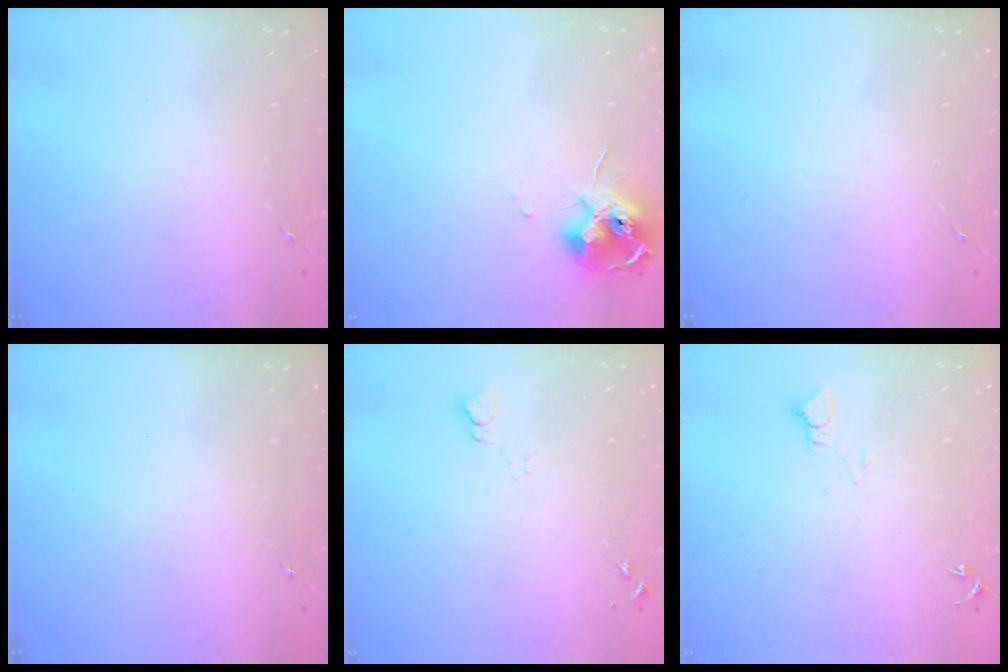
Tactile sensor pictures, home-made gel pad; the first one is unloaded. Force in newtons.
{"total": 11.2, "press": 11.1, "slide": 1.1}
{"total": 0.0}
{"total": 0.0}
{"total": 3.7, "press": 3.7, "slide": 0.4}
{"total": 4.2, "press": 4.1, "slide": 0.4}